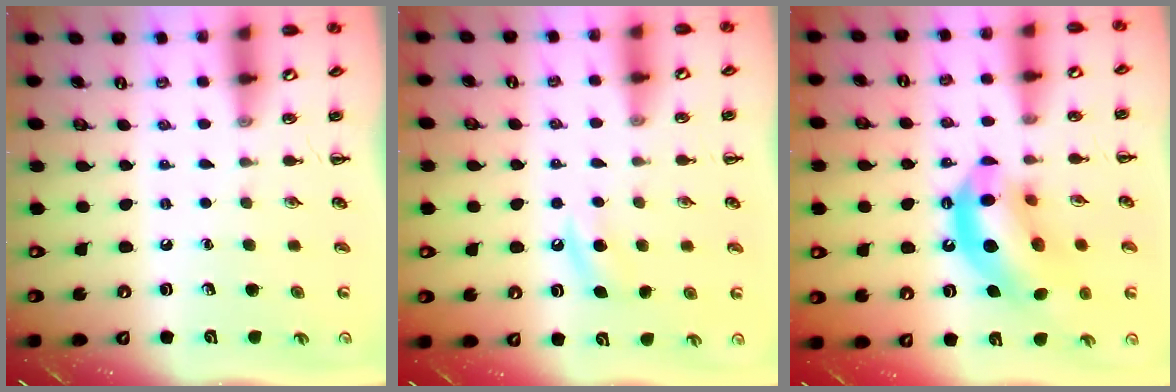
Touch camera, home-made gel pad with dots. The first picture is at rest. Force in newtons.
{"total": 6.1, "press": 6.0, "slide": 1.5}
{"total": 16.0, "press": 15.3, "slide": 4.6}